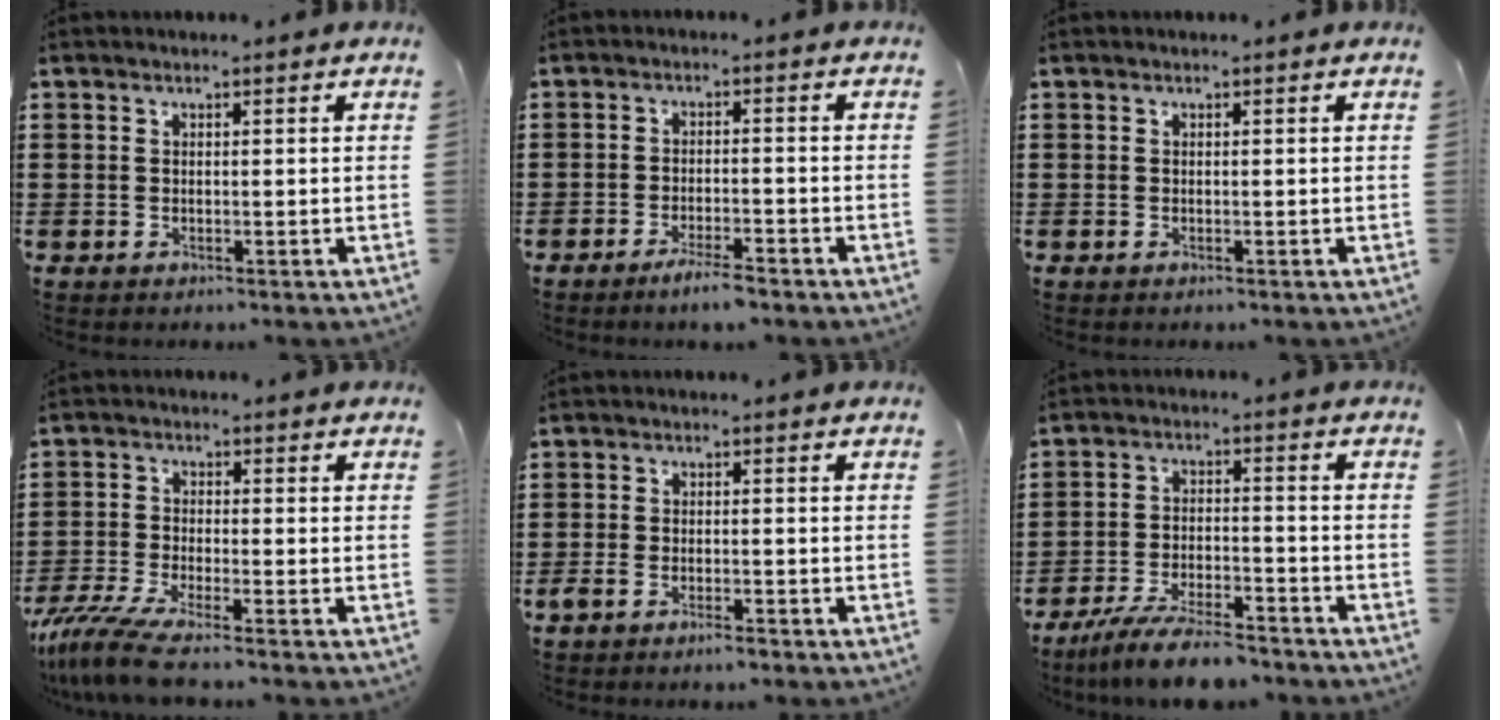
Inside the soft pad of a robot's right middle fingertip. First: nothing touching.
{"total": 3.2, "force": [-2.5, 0.4, 2.0], "torque": [-0.038, 0.001, -0.046]}
{"total": 0.0}
{"total": 6.0, "force": [-4.9, 0.3, 3.4], "torque": [-0.097, -0.027, -0.101]}
{"total": 2.0, "force": [-1.5, 0.5, 1.3], "torque": [-0.021, 0.000, -0.028]}
{"total": 7.4, "force": [-6.7, 1.0, 3.0], "torque": [-0.061, 0.001, -0.125]}